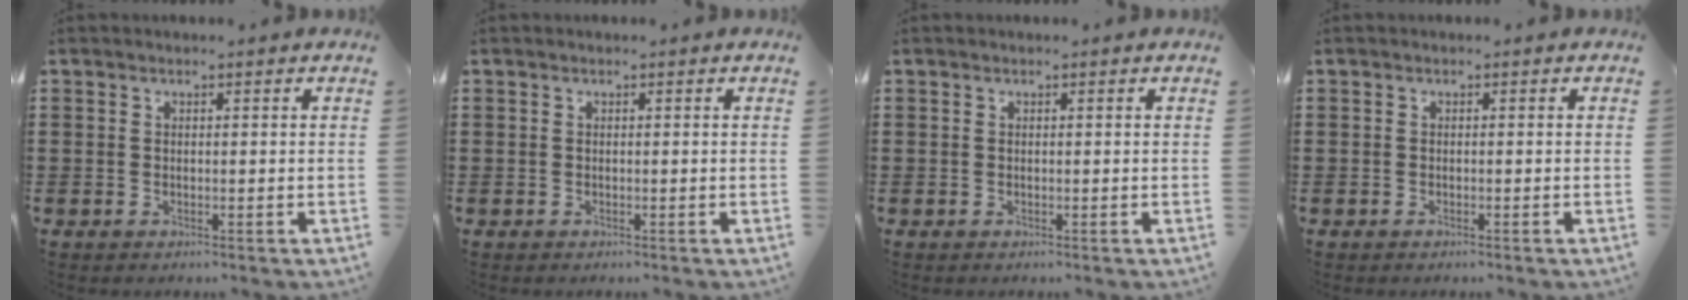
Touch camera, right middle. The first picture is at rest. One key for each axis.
{"total": 0.0}
{"total": 0.0}
{"total": 0.0}